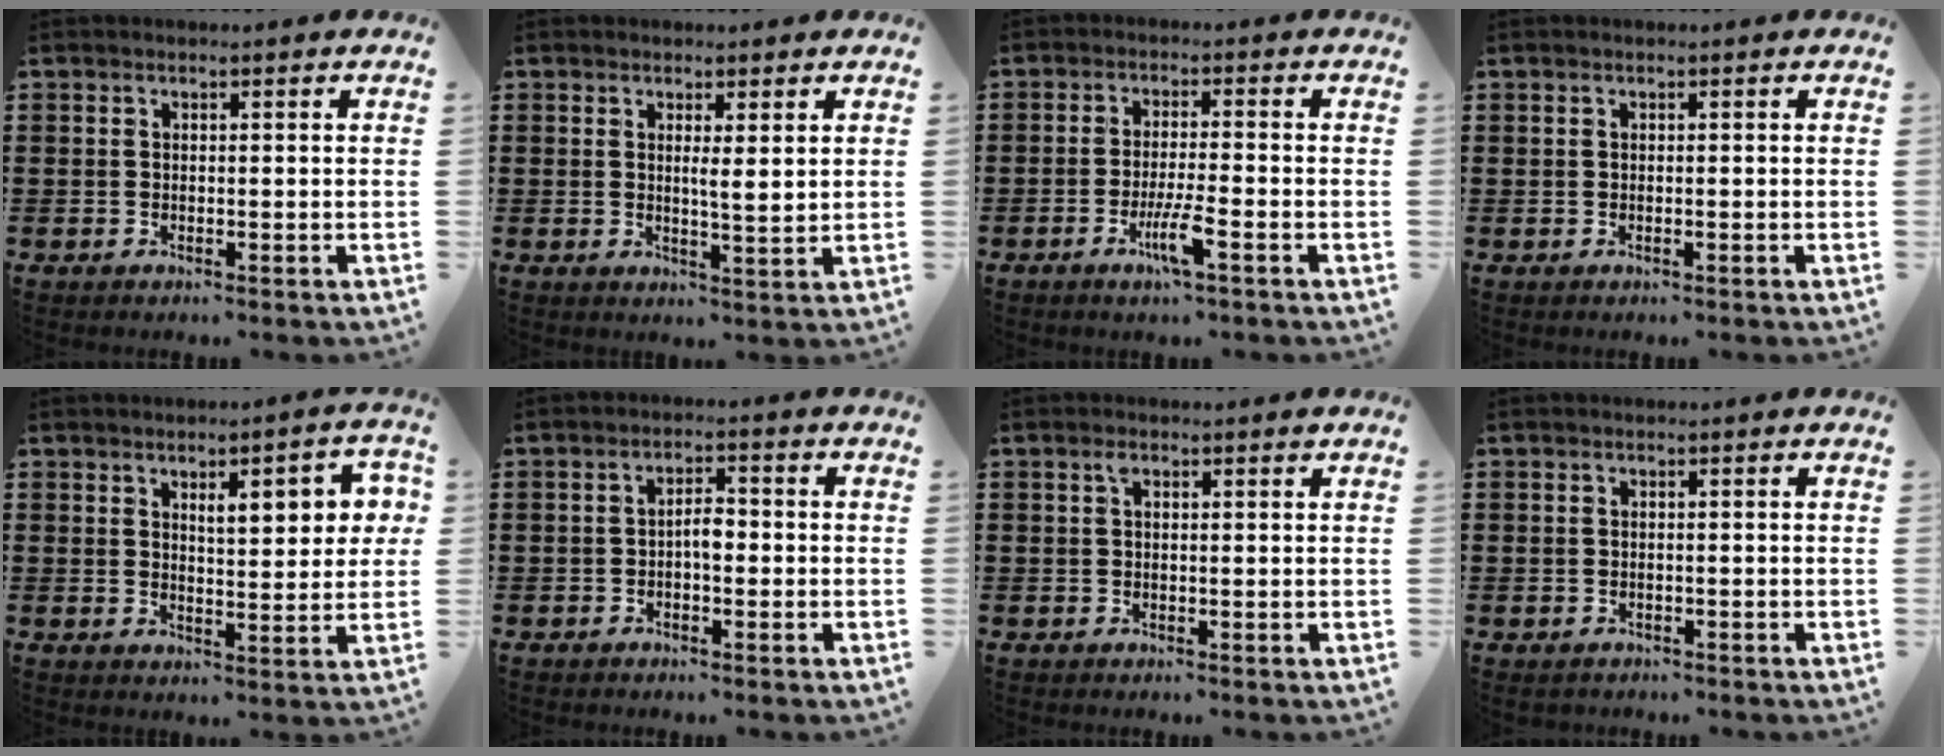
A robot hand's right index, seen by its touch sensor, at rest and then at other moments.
{"total": 2.5, "force": [1.0, 0.1, 2.3], "torque": [-0.040, -0.005, 0.015]}
{"total": 5.1, "force": [-2.5, 0.2, 4.4], "torque": [-0.086, -0.013, -0.045]}
{"total": 0.0}
{"total": 6.3, "force": [2.5, 2.1, 5.4], "torque": [-0.077, -0.005, 0.034]}
{"total": 2.9, "force": [-0.6, 1.1, 2.6], "torque": [-0.049, 0.005, -0.012]}
{"total": 1.2, "force": [0.5, 0.3, 1.1], "torque": [-0.023, 0.004, 0.009]}
{"total": 0.6, "force": [-0.4, 0.5, 0.0], "torque": [-0.002, 0.002, -0.009]}